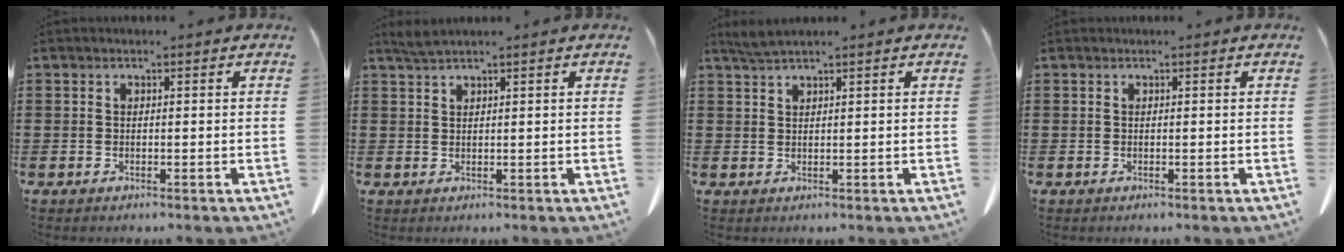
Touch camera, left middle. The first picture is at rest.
{"total": 1.7, "force": [1.3, 0.0, 1.0], "torque": [-0.022, -0.003, 0.027]}
{"total": 1.9, "force": [1.7, 0.1, 0.8], "torque": [-0.021, -0.002, 0.034]}
{"total": 0.0}